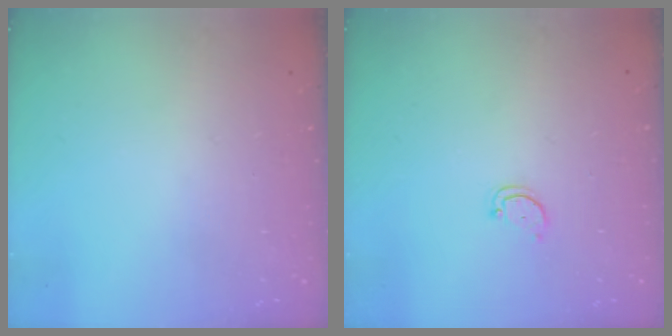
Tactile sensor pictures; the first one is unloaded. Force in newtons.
{"total": 2.3, "press": 2.3, "slide": 0.4}